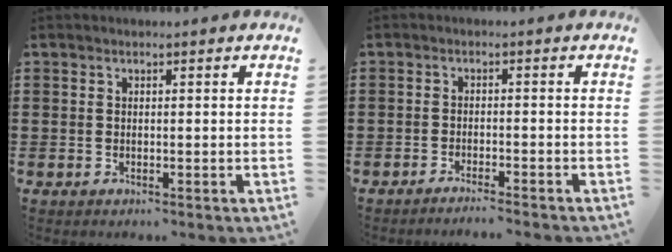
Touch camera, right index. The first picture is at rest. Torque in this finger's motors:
{"motor_torque": [0.41, 1.53, -0.39, -0.08]}